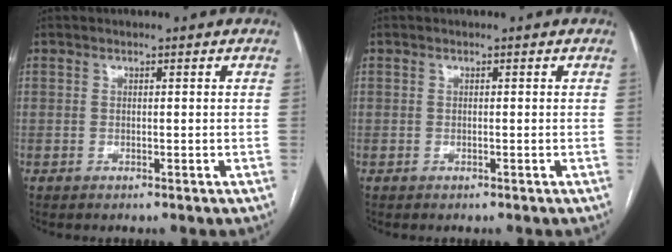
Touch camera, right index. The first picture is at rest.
{"total": 0.0}